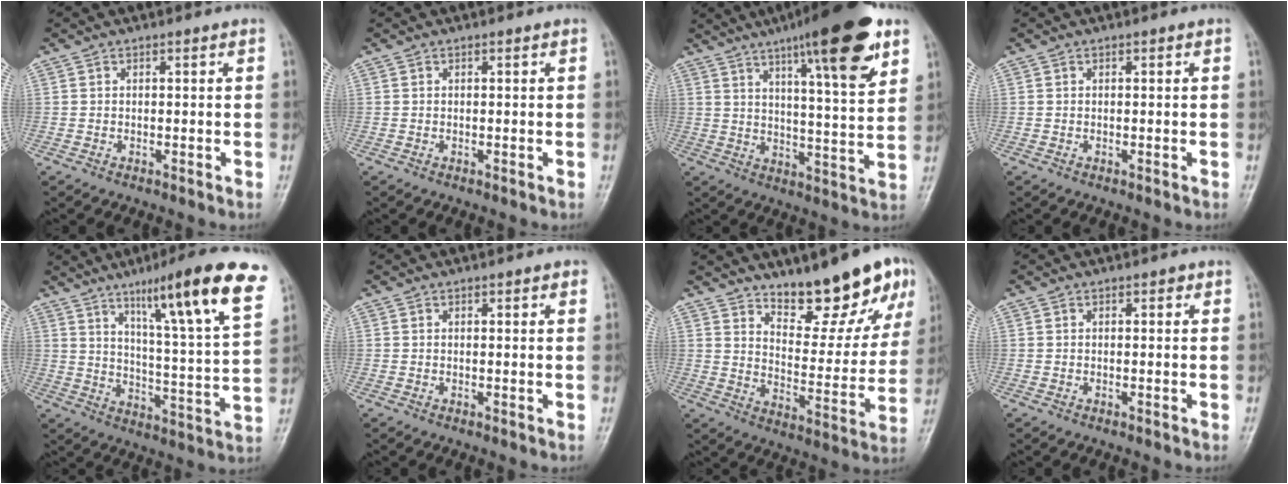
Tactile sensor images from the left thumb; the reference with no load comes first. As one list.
[{"total": 0.0}, {"total": 19.4, "force": [10.9, 3.8, 15.5], "torque": [-0.207, -0.040, 0.162]}, {"total": 0.0}, {"total": 20.8, "force": [11.8, 2.5, 17.0], "torque": [-0.226, -0.044, 0.176]}, {"total": 1.7, "force": [0.9, 0.5, 1.4], "torque": [-0.015, 0.000, 0.009]}, {"total": 16.7, "force": [11.7, 5.6, 10.6], "torque": [-0.094, -0.082, 0.179]}, {"total": 0.8, "force": [0.4, 0.5, 0.6], "torque": [-0.001, 0.001, 0.001]}]